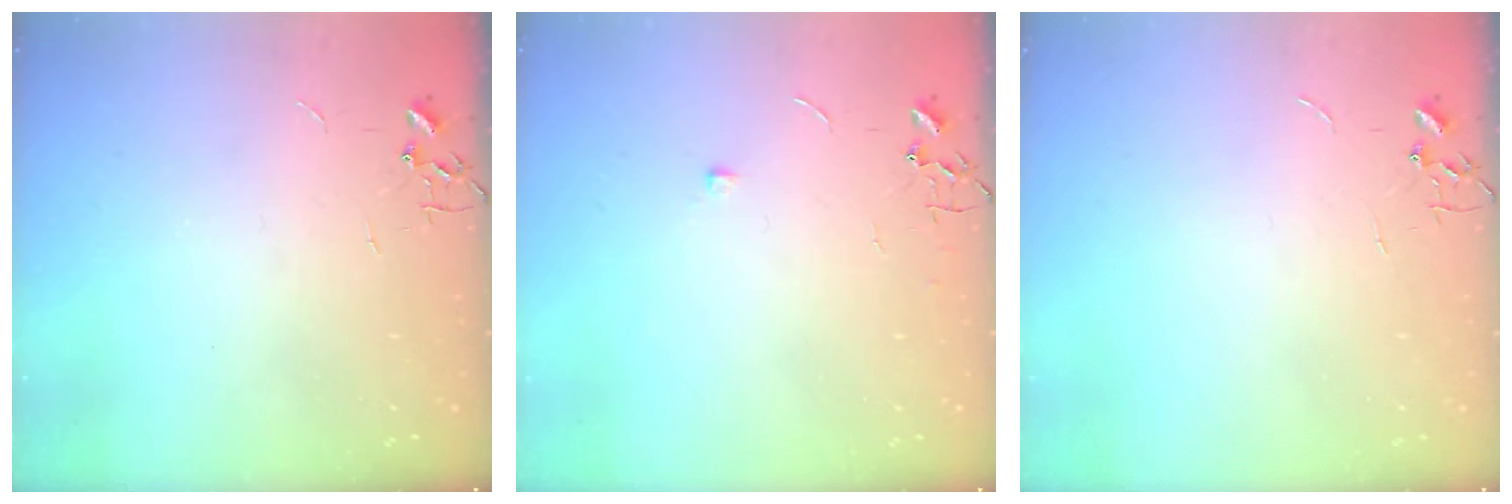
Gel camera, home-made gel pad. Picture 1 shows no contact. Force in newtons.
{"total": 5.6, "press": 5.6, "slide": 0.5}
{"total": 0.0}